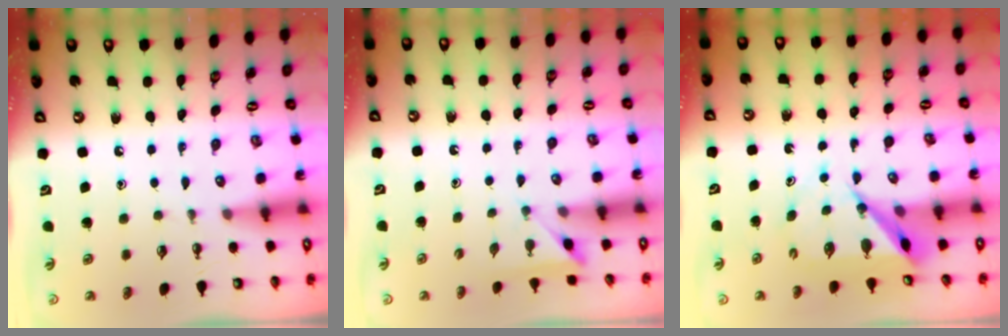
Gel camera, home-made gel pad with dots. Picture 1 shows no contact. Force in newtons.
{"total": 2.5, "press": 2.4, "slide": 0.3}
{"total": 6.7, "press": 6.7, "slide": 0.5}